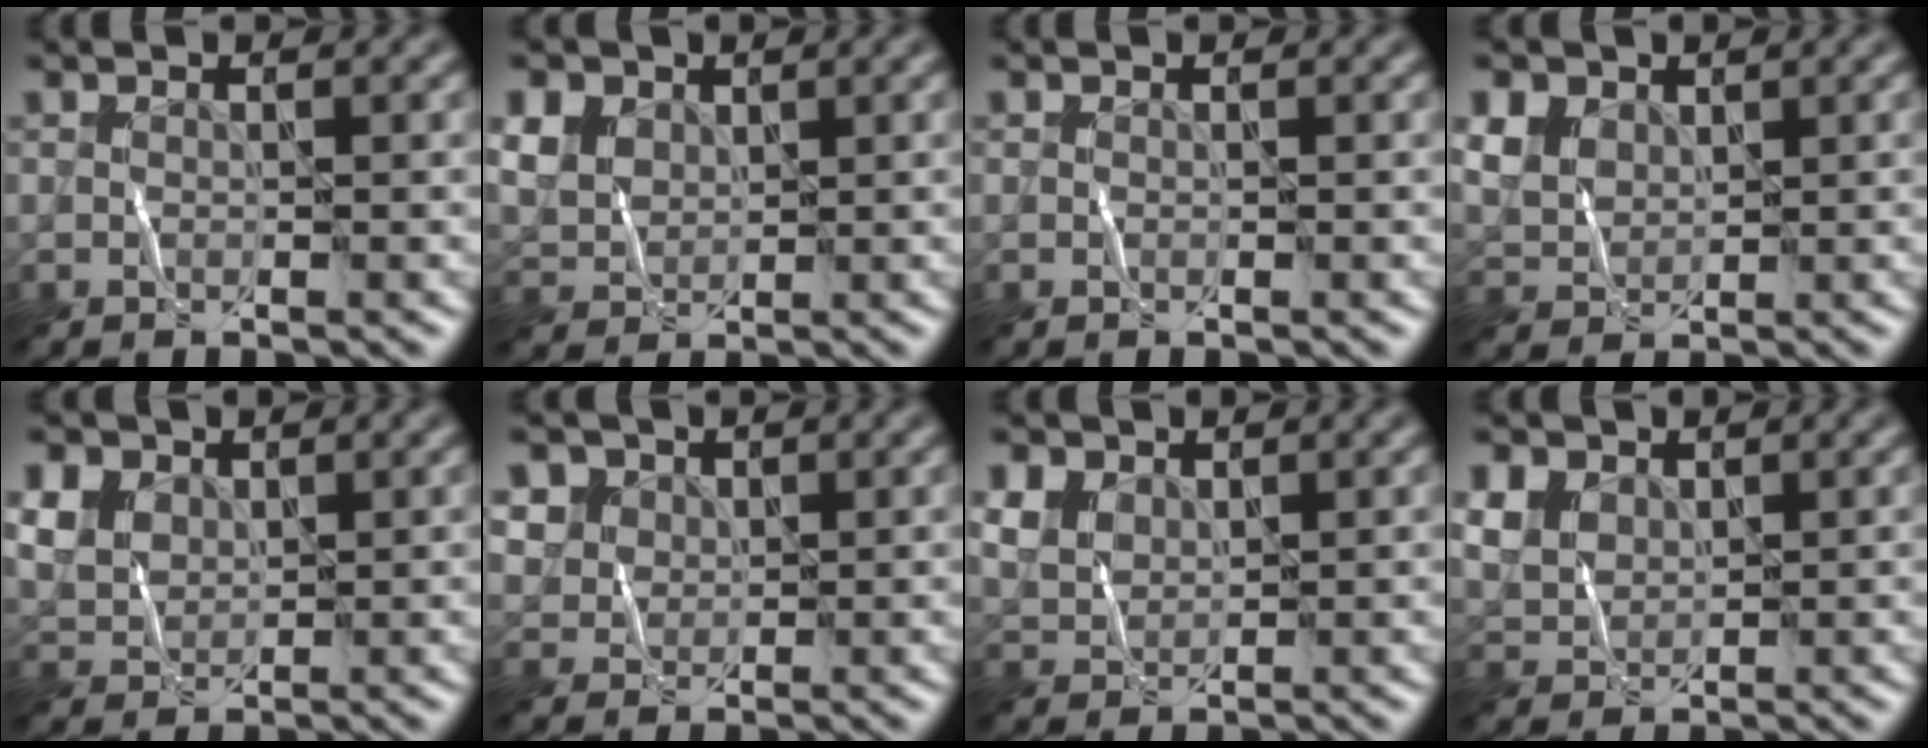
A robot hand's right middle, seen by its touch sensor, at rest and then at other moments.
{"total": 3.8, "force": [2.1, 2.8, 1.3], "torque": [-0.053, 0.012, 0.037]}
{"total": 0.0}
{"total": 3.5, "force": [2.1, 2.5, 1.2], "torque": [-0.048, 0.012, 0.035]}
{"total": 4.2, "force": [2.3, 3.1, 1.6], "torque": [-0.065, 0.014, 0.041]}
{"total": 3.4, "force": [2.1, 2.5, 0.5], "torque": [-0.035, 0.004, 0.041]}
{"total": 2.7, "force": [1.7, 2.0, 0.8], "torque": [-0.035, 0.007, 0.032]}
{"total": 3.2, "force": [1.9, 2.4, 1.1], "torque": [-0.045, 0.010, 0.034]}